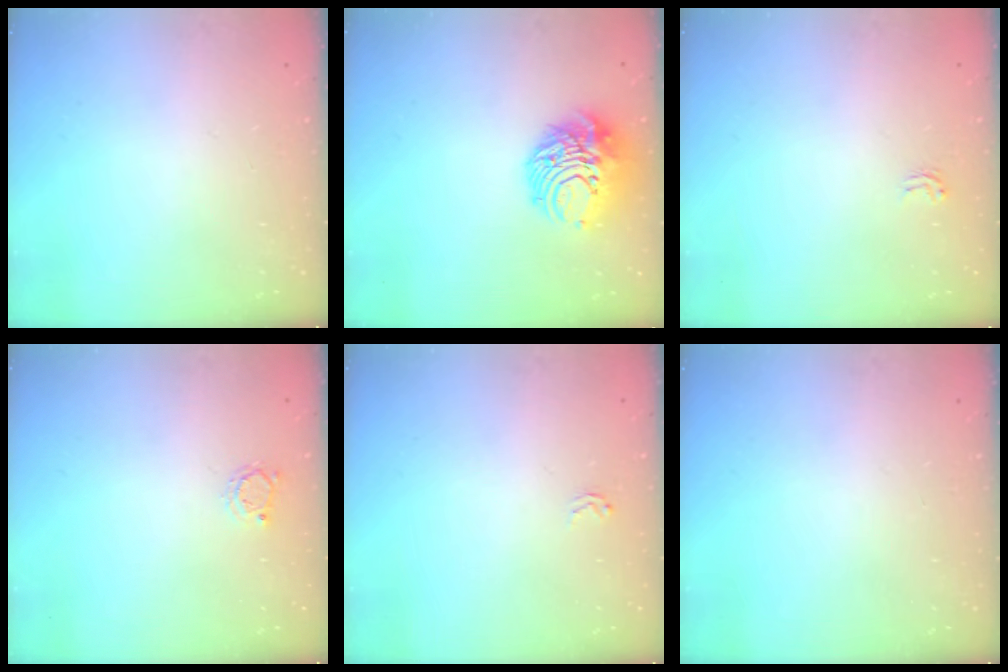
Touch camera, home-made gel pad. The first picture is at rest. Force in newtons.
{"total": 11.0, "press": 10.9, "slide": 0.9}
{"total": 1.9, "press": 1.9, "slide": 0.1}
{"total": 2.6, "press": 2.6, "slide": 0.4}
{"total": 2.3, "press": 2.2, "slide": 0.2}
{"total": 0.0}